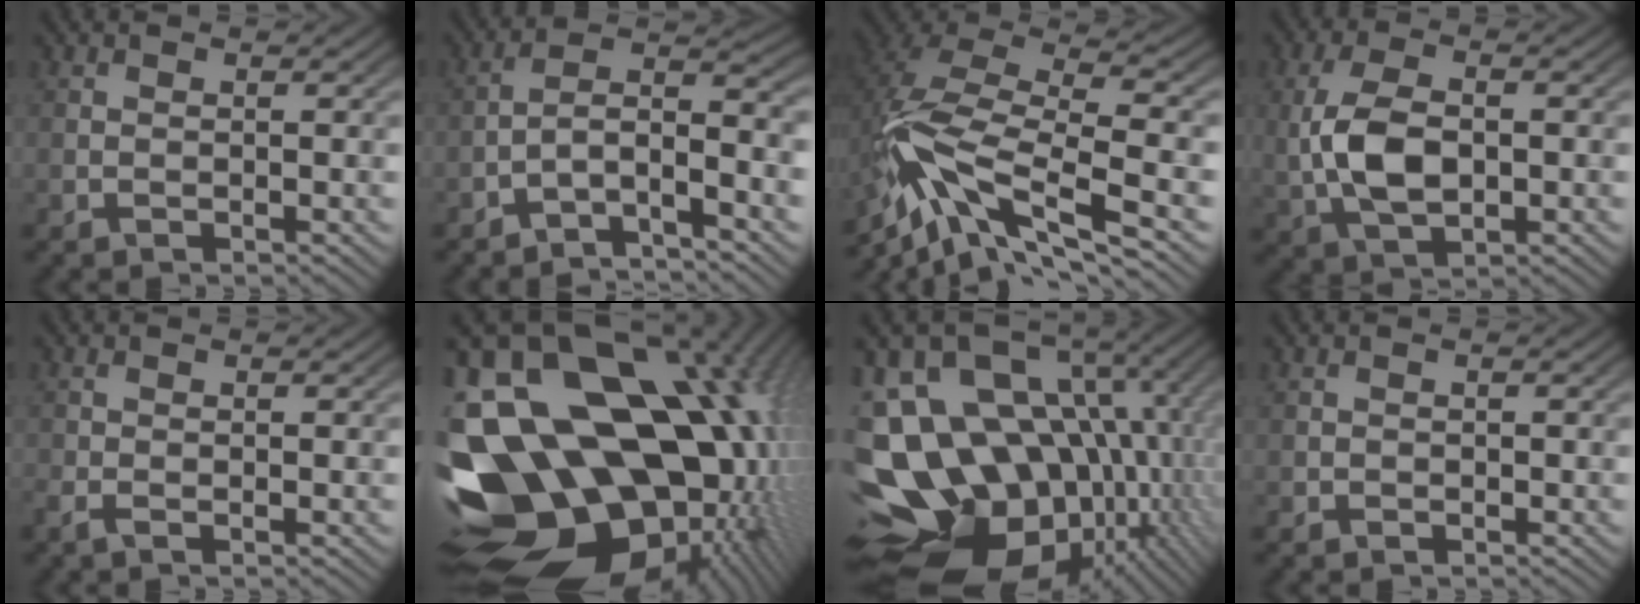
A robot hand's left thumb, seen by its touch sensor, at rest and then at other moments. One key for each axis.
{"total": 6.0, "fx": -3.4, "fy": 1.5, "fz": 4.7, "tx": -0.076, "ty": 0.013, "tz": -0.069}
{"total": 14.1, "fx": -5.6, "fy": 6.0, "fz": 11.5, "tx": -0.241, "ty": -0.012, "tz": -0.103}
{"total": 7.3, "fx": -0.6, "fy": 4.0, "fz": 6.1, "tx": -0.141, "ty": -0.001, "tz": -0.010}
{"total": 1.6, "fx": -0.9, "fy": 0.8, "fz": 1.1, "tx": -0.028, "ty": -0.003, "tz": -0.020}
{"total": 23.4, "fx": -0.2, "fy": 16.8, "fz": 16.3, "tx": -0.300, "ty": -0.043, "tz": 0.007}
{"total": 20.6, "fx": -0.8, "fy": 13.8, "fz": 15.3, "tx": -0.292, "ty": -0.032, "tz": 0.031}
{"total": 0.9, "fx": -0.3, "fy": 0.9, "fz": 0.1, "tx": 0.003, "ty": -0.005, "tz": -0.008}